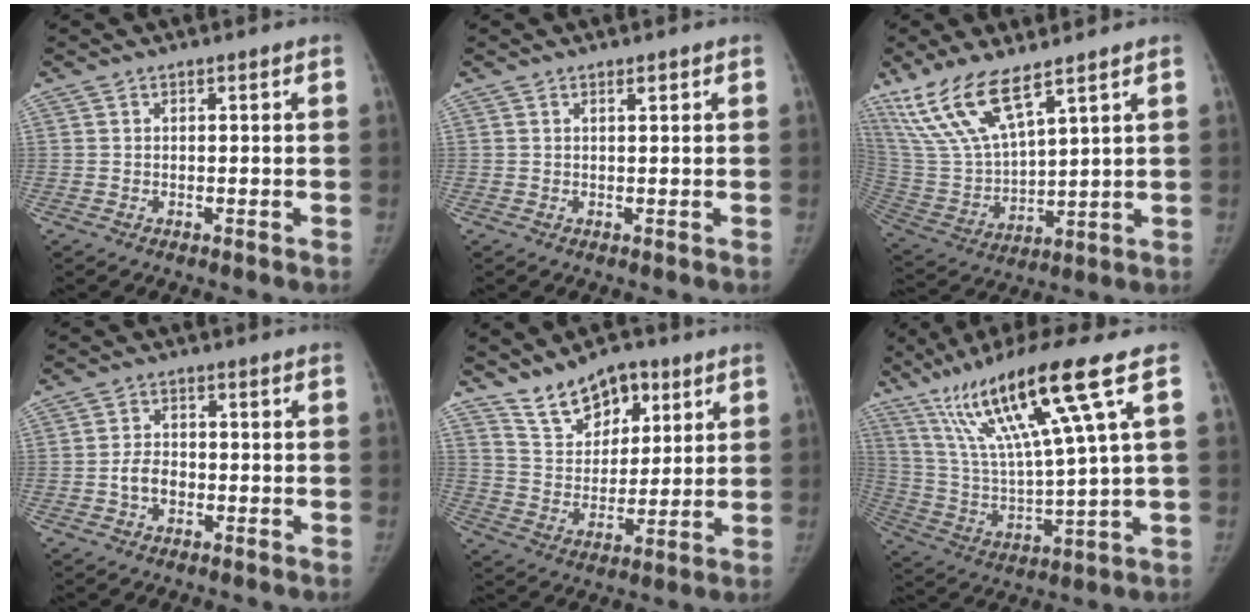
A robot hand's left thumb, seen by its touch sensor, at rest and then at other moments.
{"total": 0.9, "force": [0.6, 0.2, 0.7], "torque": [-0.009, -0.001, 0.009]}
{"total": 14.4, "force": [10.0, 4.3, 9.5], "torque": [-0.194, -0.041, 0.214]}
{"total": 4.0, "force": [-1.1, 2.8, 2.6], "torque": [-0.036, 0.014, -0.025]}
{"total": 11.9, "force": [7.7, 7.2, 5.6], "torque": [-0.058, -0.038, 0.139]}
{"total": 19.6, "force": [9.8, 0.9, 16.9], "torque": [-0.313, -0.032, 0.180]}